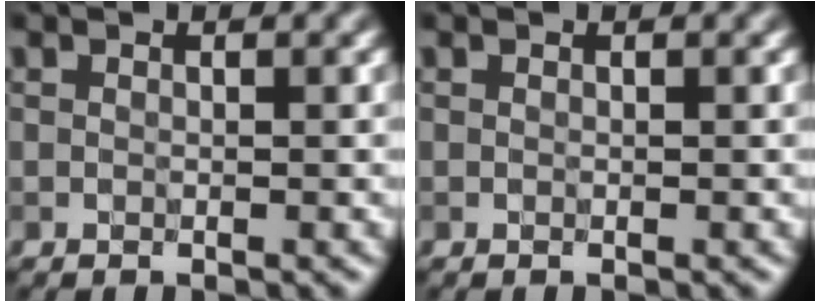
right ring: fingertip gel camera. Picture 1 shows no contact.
{"total": 0.0}